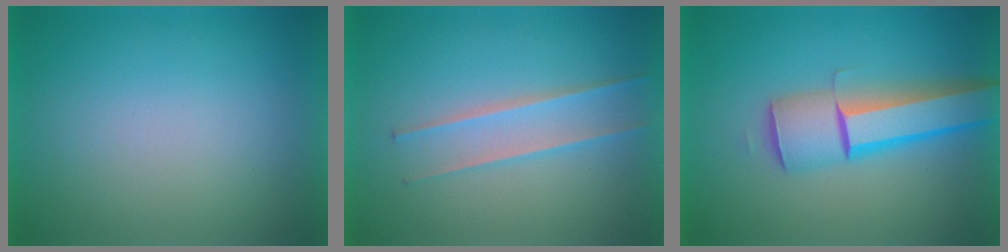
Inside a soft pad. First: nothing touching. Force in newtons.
{"total": 2.4}
{"total": 5.9}